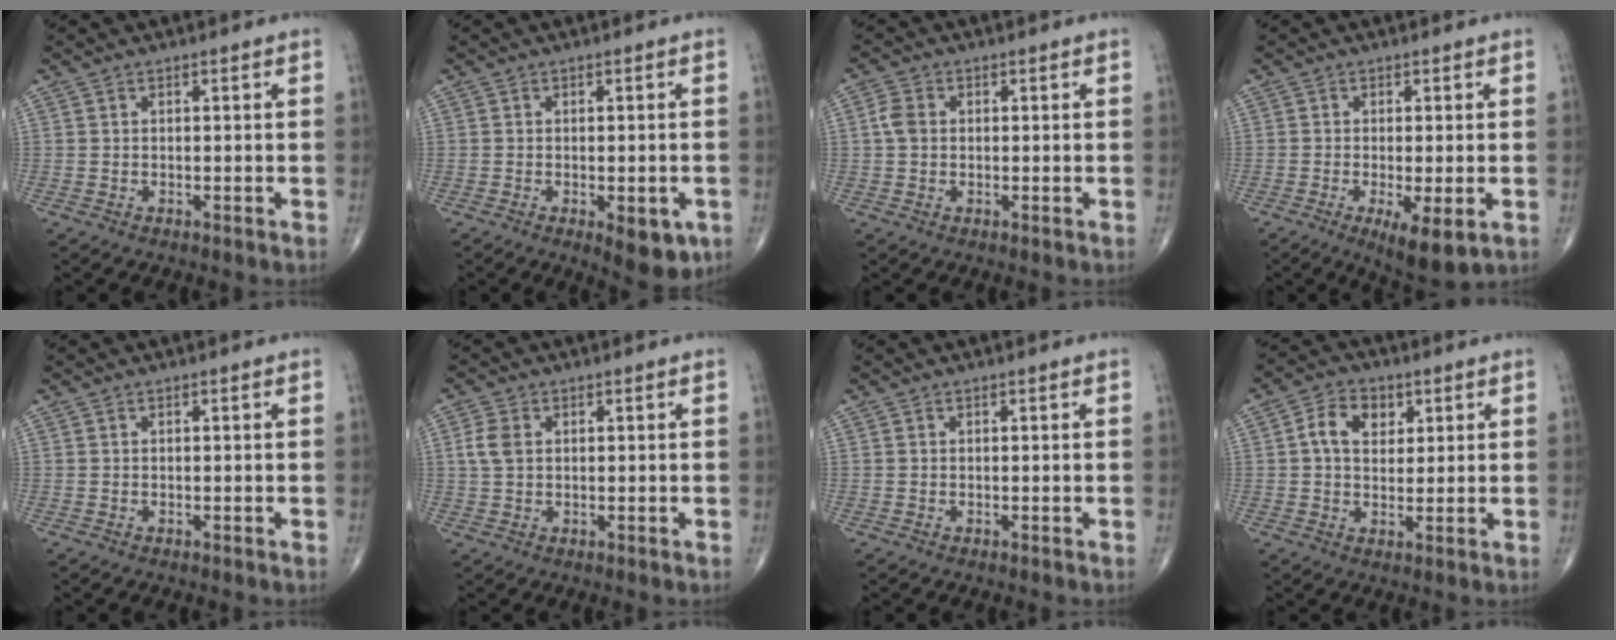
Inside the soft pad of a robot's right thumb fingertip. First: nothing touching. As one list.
[{"total": 6.7, "force": [-2.5, 2.8, 5.6], "torque": [-0.057, -0.003, -0.022]}, {"total": 3.0, "force": [0.2, 2.4, 1.9], "torque": [-0.041, 0.007, -0.001]}, {"total": 7.4, "force": [-2.5, 2.1, 6.6], "torque": [-0.107, -0.020, -0.036]}, {"total": 0.0}, {"total": 3.6, "force": [0.7, 2.5, 2.5], "torque": [-0.059, 0.005, 0.014]}, {"total": 0.0}, {"total": 6.9, "force": [1.9, 4.9, 4.4], "torque": [-0.058, 0.002, 0.026]}]